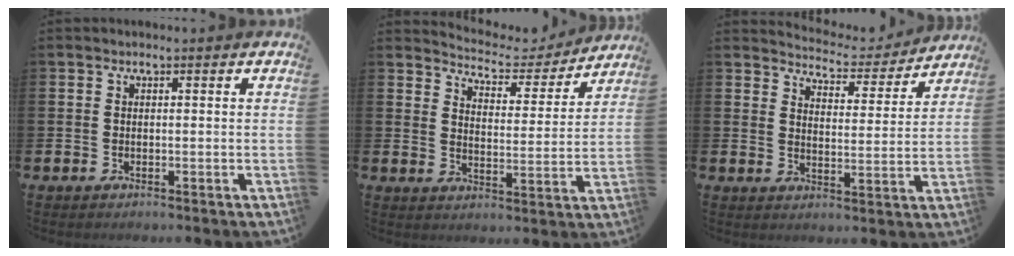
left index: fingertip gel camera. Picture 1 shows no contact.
{"total": 5.1, "force": [4.9, 1.3, 0.4], "torque": [-0.032, -0.042, 0.080]}
{"total": 5.0, "force": [4.9, 0.9, 0.2], "torque": [-0.016, -0.043, 0.081]}